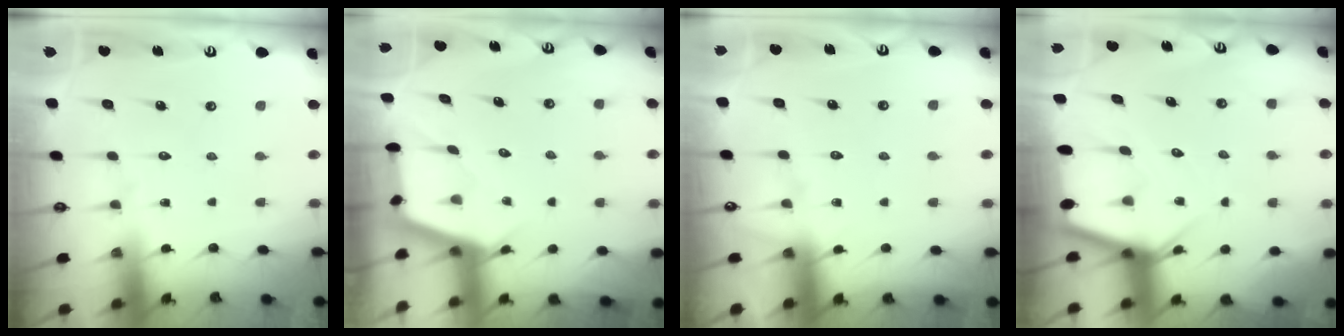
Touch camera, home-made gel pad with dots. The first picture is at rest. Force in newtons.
{"total": 2.6, "press": 2.6, "slide": 0.4}
{"total": 3.8, "press": 3.7, "slide": 0.6}
{"total": 6.6, "press": 6.6, "slide": 0.6}